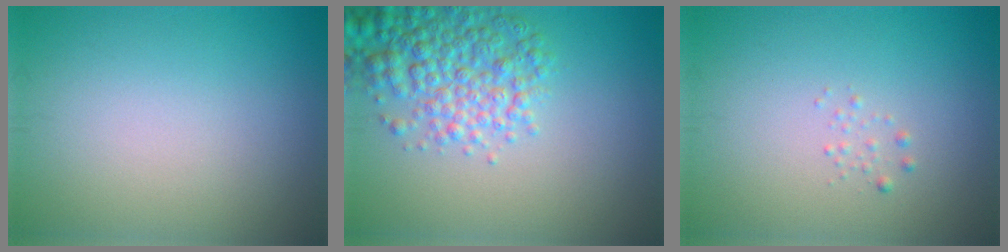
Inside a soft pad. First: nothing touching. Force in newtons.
{"total": 5.5, "press": 5.4, "slide": 0.2}
{"total": 0.6, "press": 0.6, "slide": 0.0}